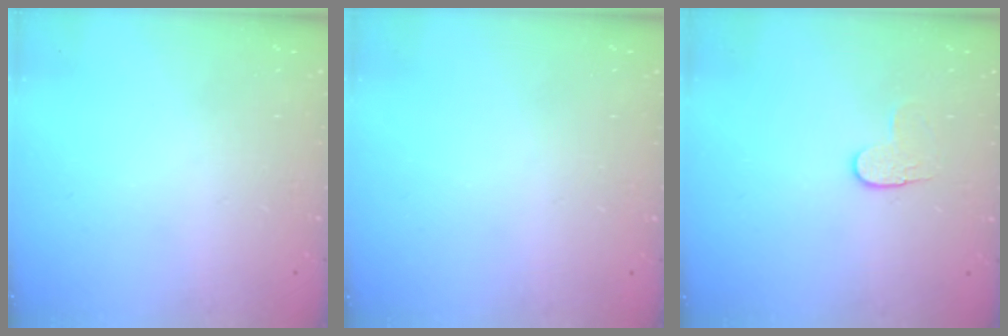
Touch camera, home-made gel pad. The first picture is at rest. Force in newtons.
{"total": 0.6, "press": 0.6, "slide": 0.2}
{"total": 5.3, "press": 5.3, "slide": 0.5}